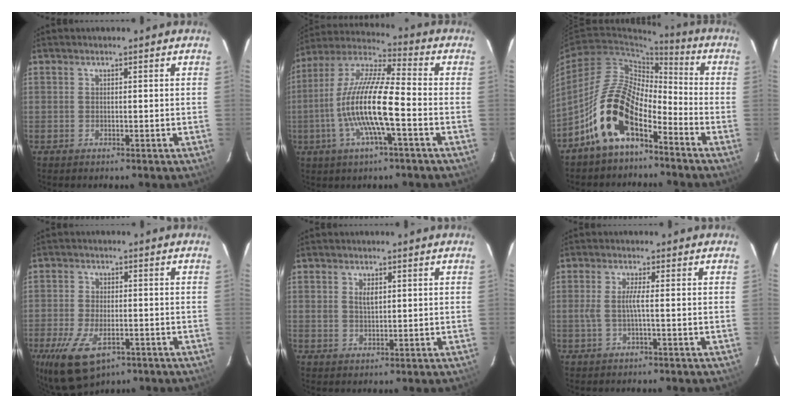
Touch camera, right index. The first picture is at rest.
{"total": 15.1, "force": [-3.8, 2.2, 14.4], "torque": [-0.282, -0.002, -0.079]}
{"total": 13.0, "force": [-7.9, 5.9, 8.5], "torque": [-0.160, 0.017, -0.151]}
{"total": 11.4, "force": [-5.9, 5.8, 7.9], "torque": [-0.180, -0.030, -0.098]}
{"total": 2.4, "force": [0.9, 1.4, 1.7], "torque": [-0.029, 0.002, 0.016]}
{"total": 2.6, "force": [-0.5, -0.4, 2.5], "torque": [-0.049, 0.002, -0.007]}